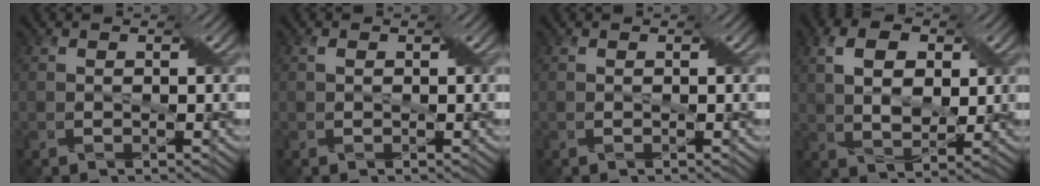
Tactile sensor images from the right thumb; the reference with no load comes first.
{"total": 0.7, "force": [0.3, 0.4, 0.5], "torque": [-0.009, 0.004, 0.004]}
{"total": 0.0}
{"total": 6.8, "force": [2.0, 4.2, 5.0], "torque": [-0.100, 0.006, 0.035]}